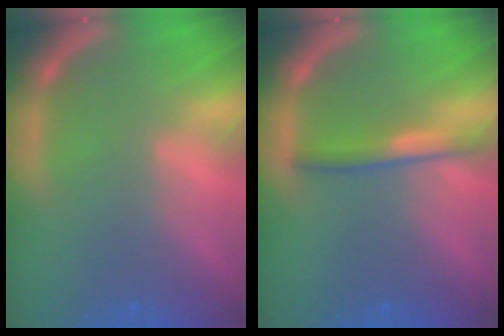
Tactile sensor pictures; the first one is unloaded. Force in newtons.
{"total": 2.5}